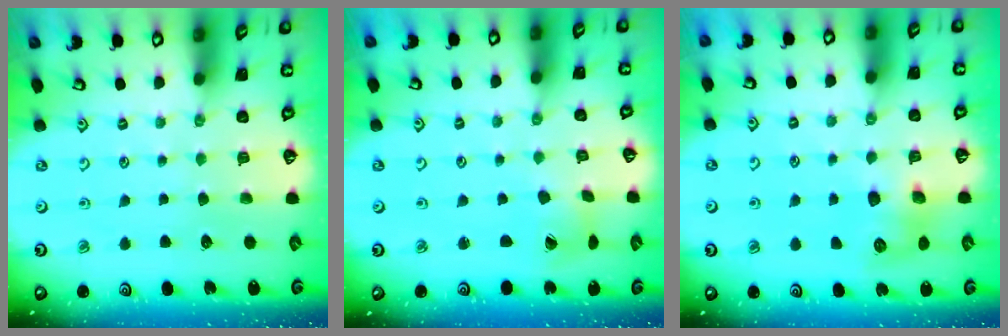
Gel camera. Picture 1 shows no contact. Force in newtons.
{"total": 3.8, "press": 3.8, "slide": 0.6}
{"total": 8.3, "press": 8.3, "slide": 0.5}